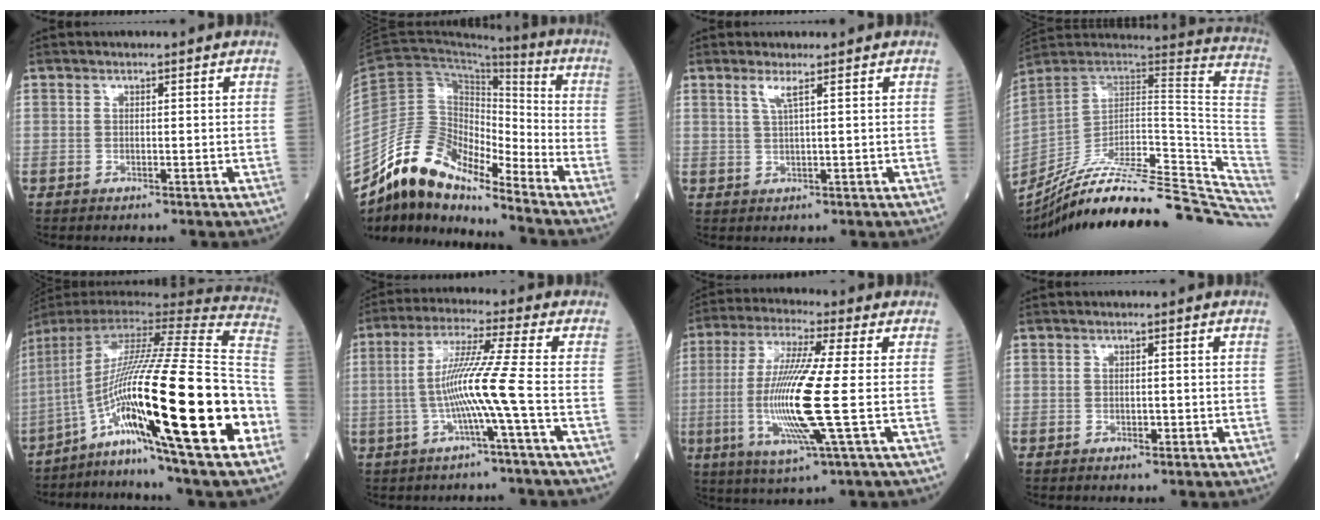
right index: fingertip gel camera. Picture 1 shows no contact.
{"total": 13.0, "force": [-11.6, 3.4, 4.7], "torque": [-0.090, 0.042, -0.214]}
{"total": 2.0, "force": [1.1, -0.4, 1.6], "torque": [-0.040, -0.002, 0.026]}
{"total": 32.4, "force": [-28.6, 3.2, 14.9], "torque": [-0.126, -0.014, -0.405]}
{"total": 31.4, "force": [-10.2, 0.6, 29.6], "torque": [-0.463, -0.032, -0.192]}
{"total": 8.9, "force": [-1.9, -2.1, 8.5], "torque": [-0.170, 0.009, -0.034]}
{"total": 14.3, "force": [-1.8, -0.4, 14.2], "torque": [-0.296, -0.014, -0.042]}
{"total": 0.9, "force": [-0.3, 0.4, 0.8], "torque": [-0.015, 0.000, -0.001]}